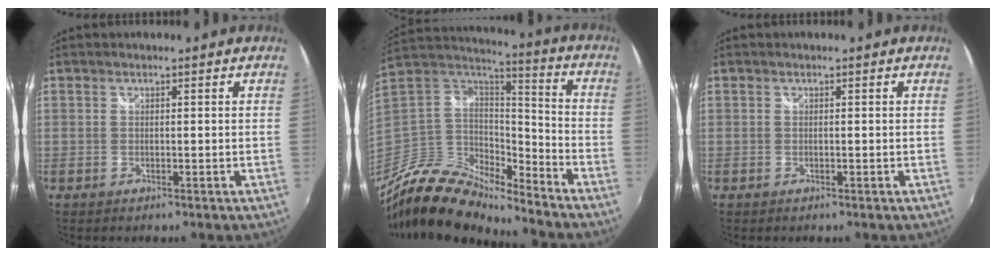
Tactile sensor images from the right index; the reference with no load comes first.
{"total": 17.2, "force": [-13.5, 6.5, 8.5], "torque": [-0.187, -0.008, -0.255]}
{"total": 0.0}